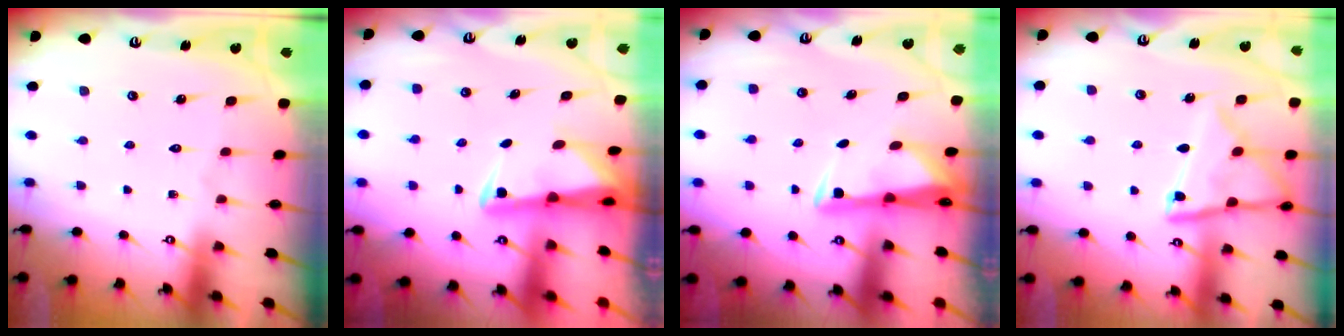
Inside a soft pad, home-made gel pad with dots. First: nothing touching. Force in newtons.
{"total": 2.2, "press": 2.2, "slide": 0.4}
{"total": 3.4, "press": 3.3, "slide": 0.9}
{"total": 13.1, "press": 13.0, "slide": 1.4}